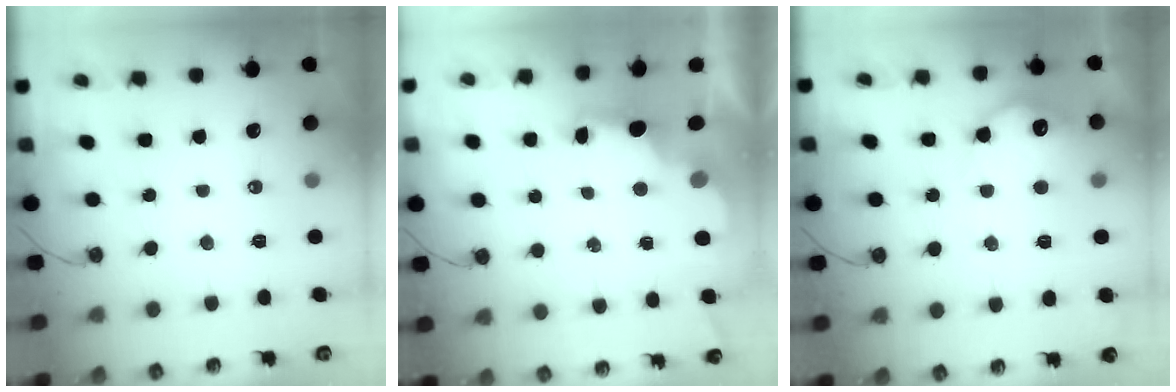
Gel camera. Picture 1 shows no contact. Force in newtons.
{"total": 2.8, "press": 2.7, "slide": 0.9}
{"total": 12.9, "press": 12.9, "slide": 0.7}